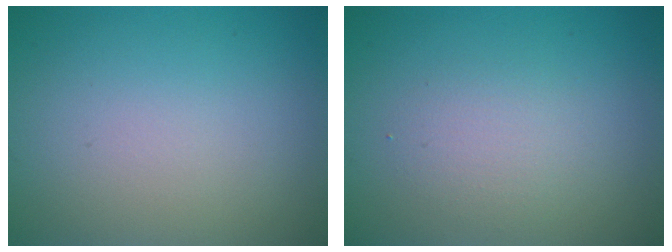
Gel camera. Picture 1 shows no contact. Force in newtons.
{"total": 2.0, "press": 2.0, "slide": 0.2}